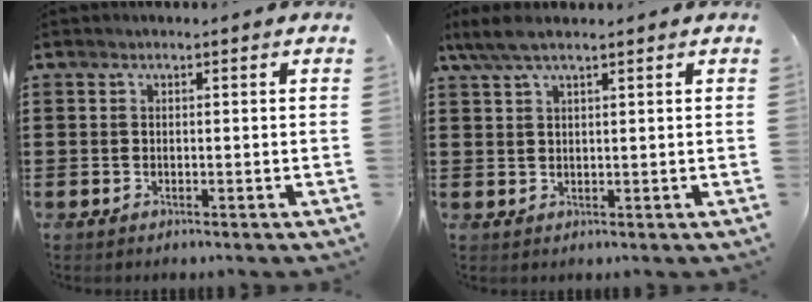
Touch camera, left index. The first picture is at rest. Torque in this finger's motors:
{"motor_torque": [2.14, 0.00, -0.10, 0.00]}